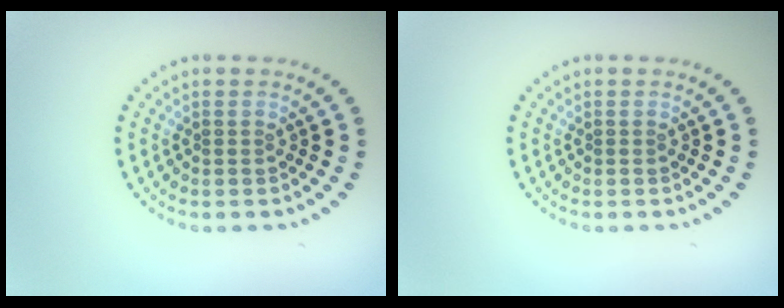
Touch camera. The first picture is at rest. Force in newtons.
{"total": 0.0}